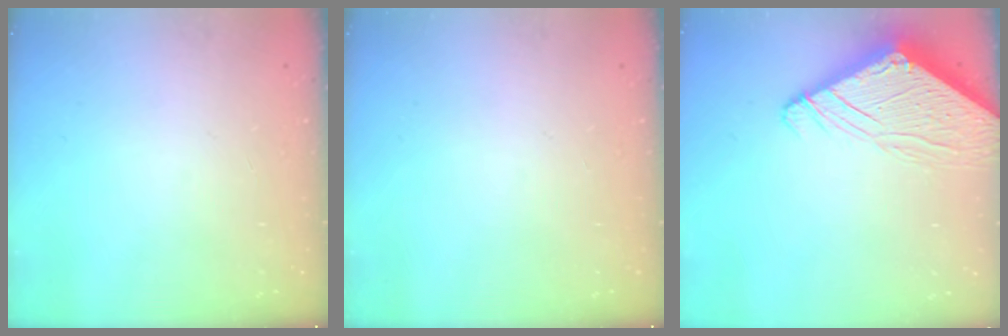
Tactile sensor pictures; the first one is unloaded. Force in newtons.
{"total": 0.0}
{"total": 11.1, "press": 11.0, "slide": 1.1}